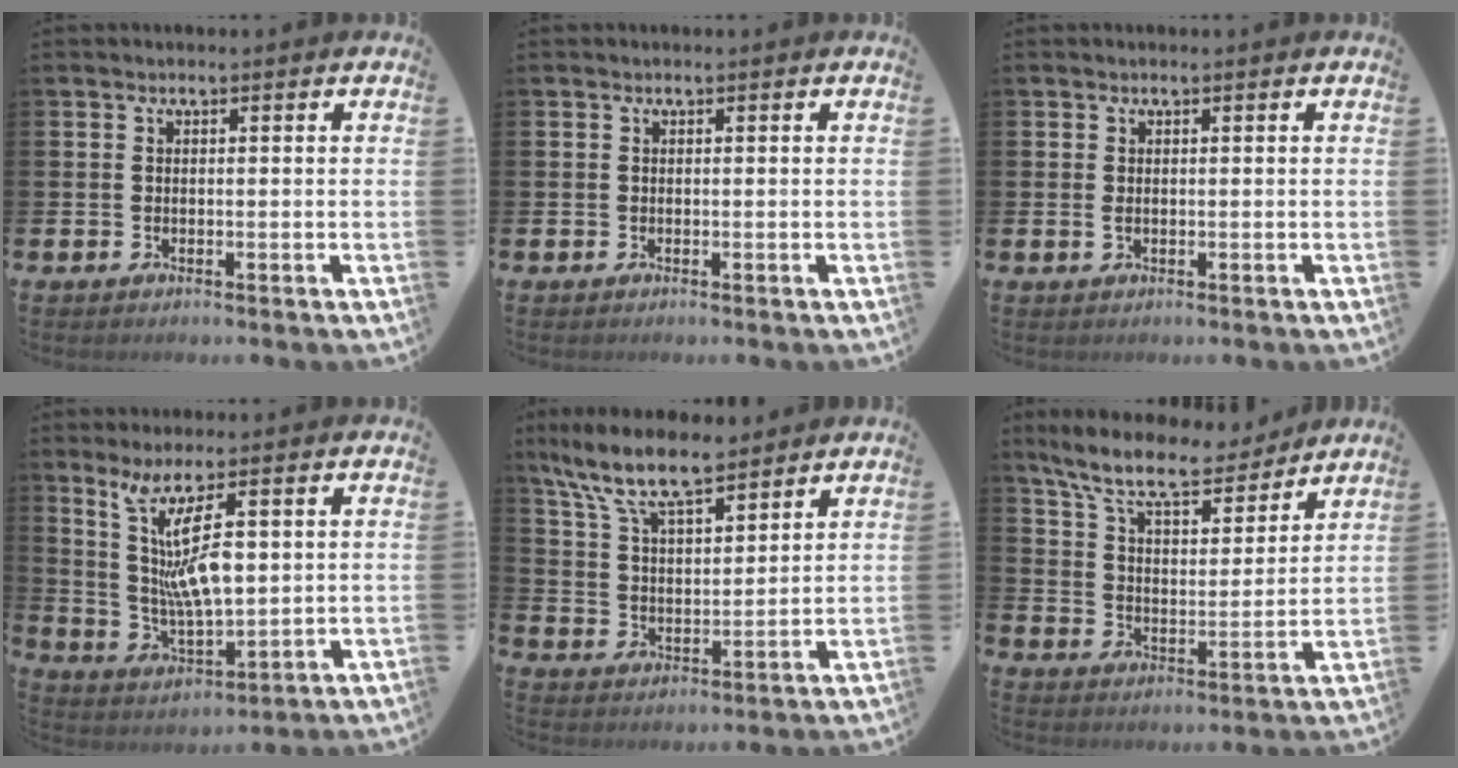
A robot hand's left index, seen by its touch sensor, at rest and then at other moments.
{"total": 0.0}
{"total": 0.9, "force": [0.2, 0.3, 0.8], "torque": [-0.009, 0.000, 0.000]}
{"total": 8.7, "force": [3.5, 1.7, 7.7], "torque": [-0.173, -0.011, 0.055]}
{"total": 9.6, "force": [8.0, 2.7, 4.5], "torque": [-0.124, -0.035, 0.145]}
{"total": 10.3, "force": [9.1, 2.7, 4.1], "torque": [-0.116, -0.056, 0.160]}